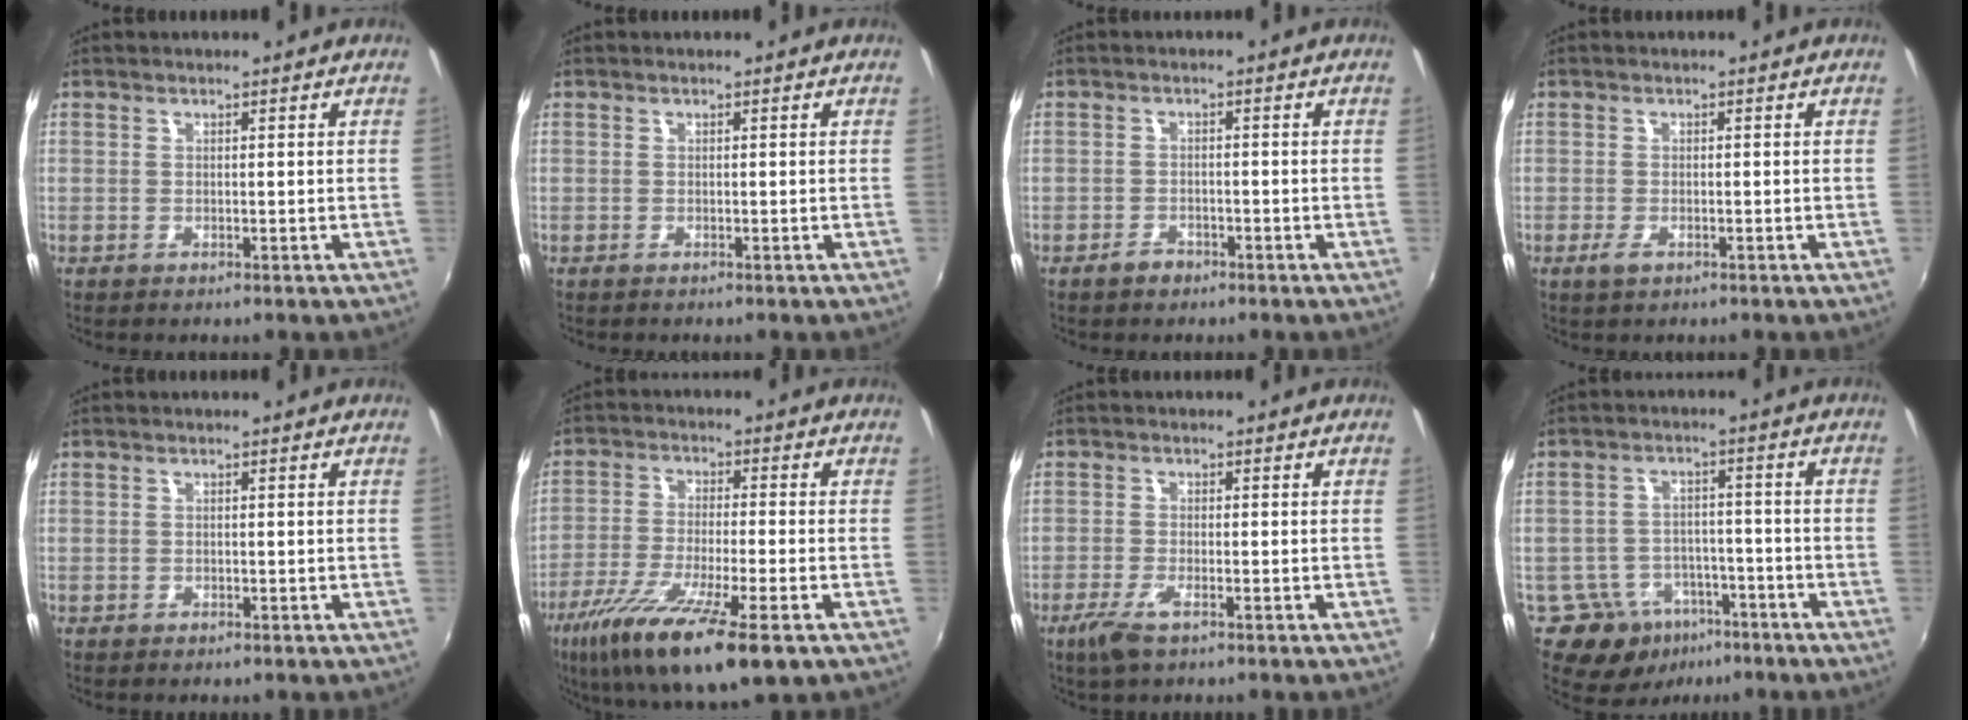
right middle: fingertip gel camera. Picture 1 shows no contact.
{"total": 0.0}
{"total": 2.3, "force": [-1.8, 1.4, 0.5], "torque": [-0.012, 0.002, -0.028]}
{"total": 1.9, "force": [-1.1, 0.9, 1.2], "torque": [-0.025, -0.003, -0.021]}
{"total": 0.7, "force": [-0.4, 0.5, 0.1], "torque": [-0.003, -0.002, -0.007]}
{"total": 17.2, "force": [-9.9, 3.4, 13.6], "torque": [-0.265, -0.057, -0.178]}
{"total": 4.5, "force": [-2.8, 1.2, 3.3], "torque": [-0.082, -0.010, -0.054]}
{"total": 10.0, "force": [-6.2, 7.2, 3.2], "torque": [-0.070, 0.015, -0.078]}